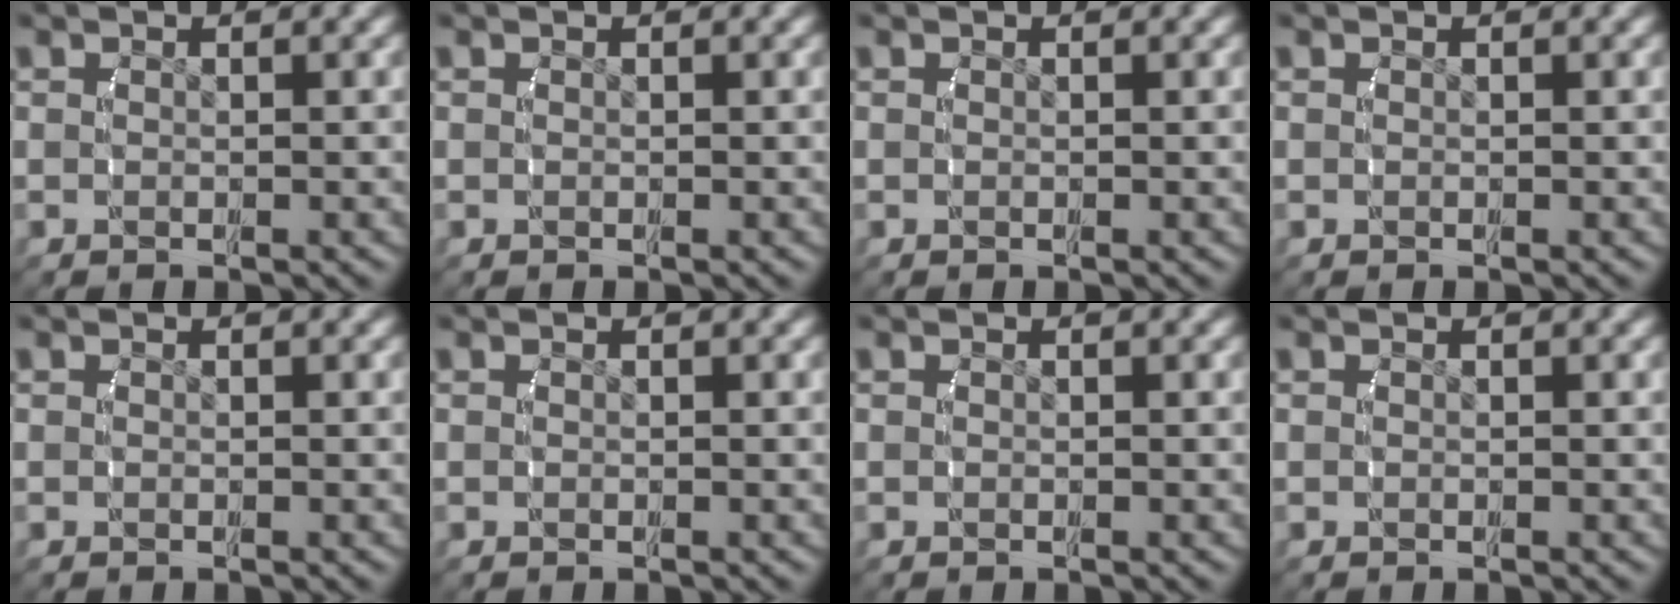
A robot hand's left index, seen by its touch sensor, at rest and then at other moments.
{"total": 0.0}
{"total": 0.0}
{"total": 0.0}
{"total": 1.0, "force": [-0.2, -0.9, -0.4], "torque": [0.014, -0.008, 0.004]}
{"total": 0.0}
{"total": 0.0}
{"total": 0.0}